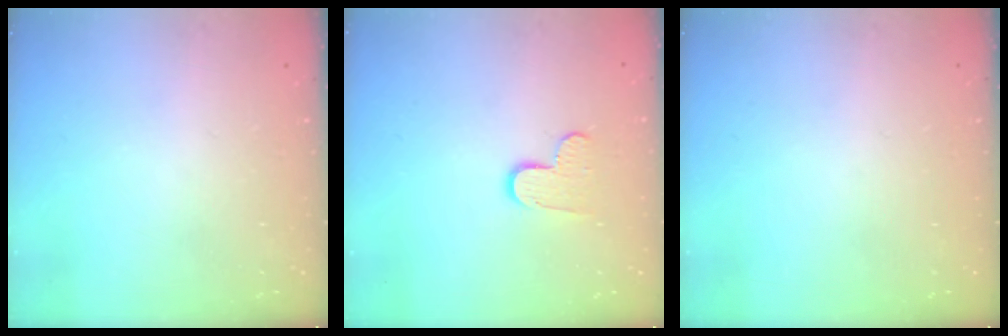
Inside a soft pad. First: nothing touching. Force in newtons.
{"total": 8.3, "press": 8.3, "slide": 0.6}
{"total": 0.0}